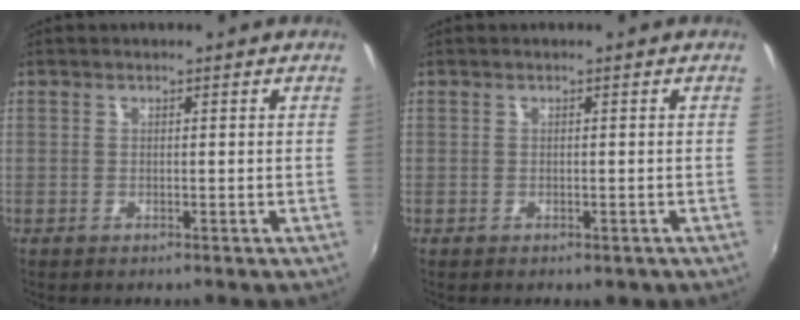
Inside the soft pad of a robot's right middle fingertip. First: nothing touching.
{"total": 1.4, "force": [-0.7, 1.0, 0.8], "torque": [-0.015, -0.006, -0.010]}